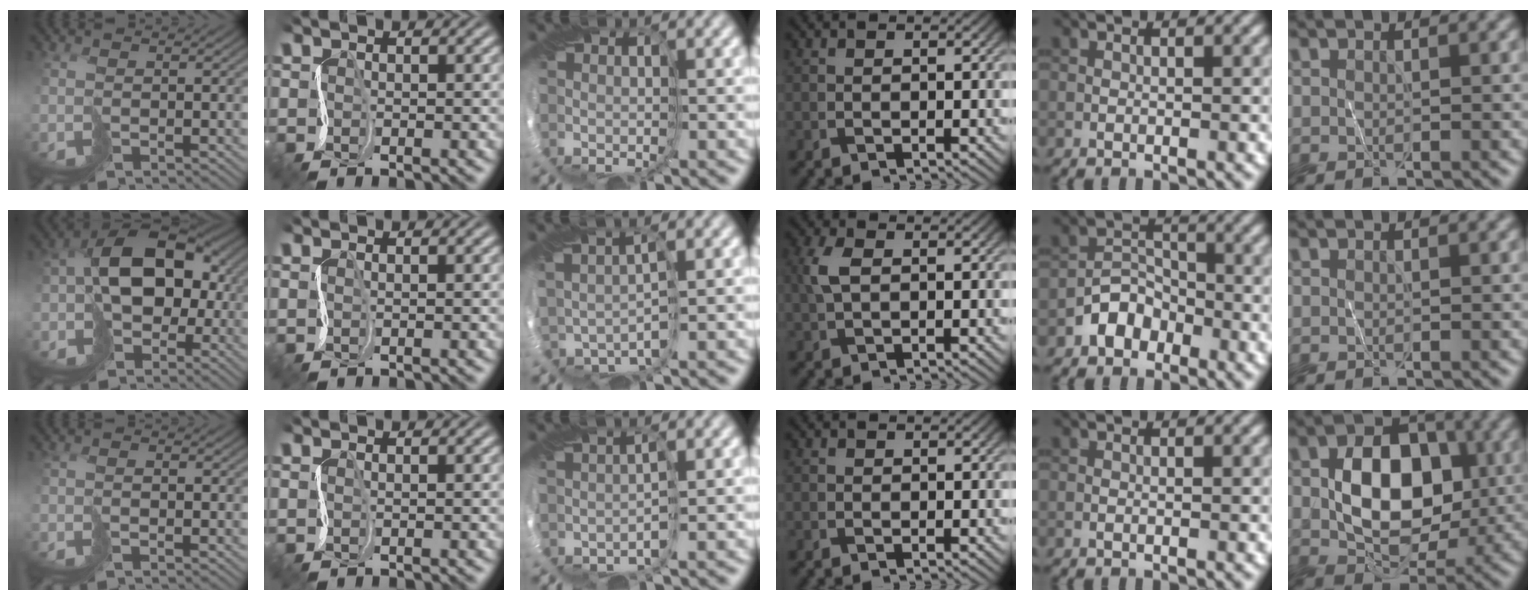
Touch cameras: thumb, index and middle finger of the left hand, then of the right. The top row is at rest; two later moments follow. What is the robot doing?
{"motion": "cut", "object": "bubble wrap"}